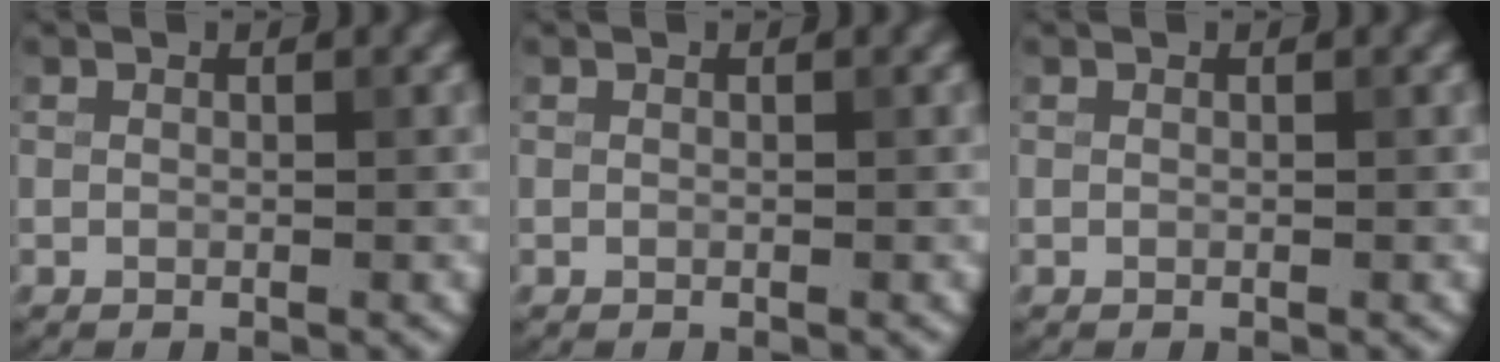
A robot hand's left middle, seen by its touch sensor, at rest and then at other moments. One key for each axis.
{"total": 0.0}
{"total": 0.0}